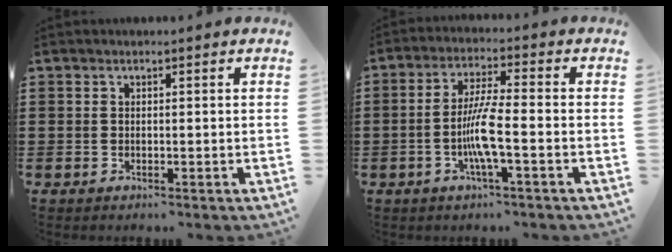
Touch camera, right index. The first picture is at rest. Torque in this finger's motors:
{"motor_torque": [1.75, 0.17, 0.30, 0.09]}